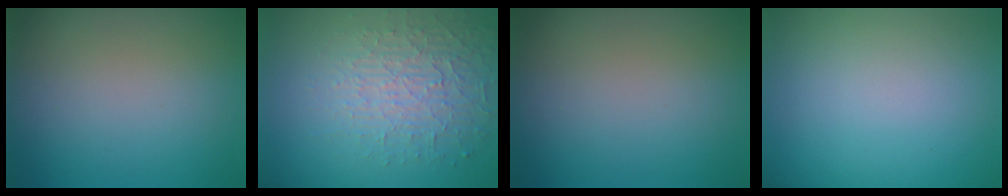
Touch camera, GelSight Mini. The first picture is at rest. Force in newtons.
{"total": 3.6, "press": 3.3, "slide": 1.6}
{"total": 0.0}
{"total": 0.0}